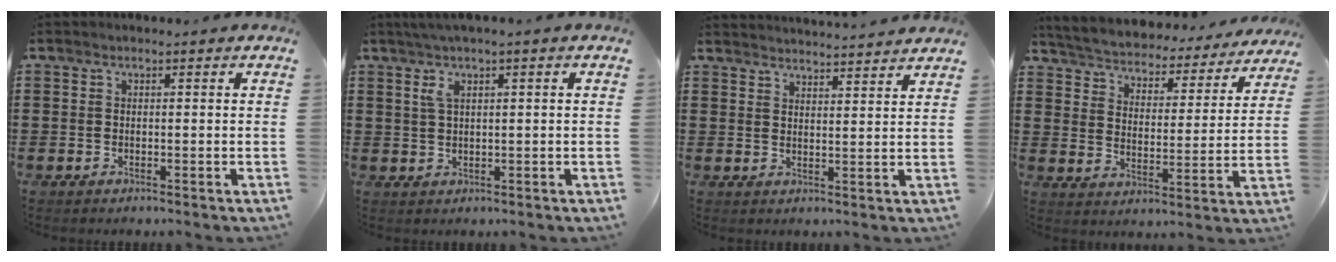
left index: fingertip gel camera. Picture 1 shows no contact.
{"total": 2.9, "force": [0.9, 0.4, 2.7], "torque": [-0.053, 0.002, 0.015]}
{"total": 3.1, "force": [3.1, -0.5, -0.2], "torque": [-0.006, -0.019, 0.056]}
{"total": 3.7, "force": [3.6, 0.2, 0.0], "torque": [-0.025, -0.036, 0.054]}